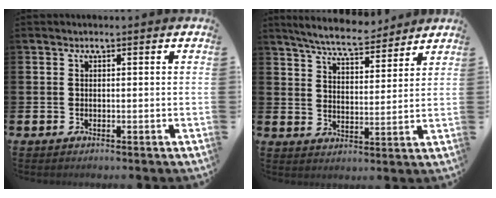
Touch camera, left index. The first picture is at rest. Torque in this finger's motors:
{"motor_torque": [0.91, -1.07, 0.53, 0.05]}